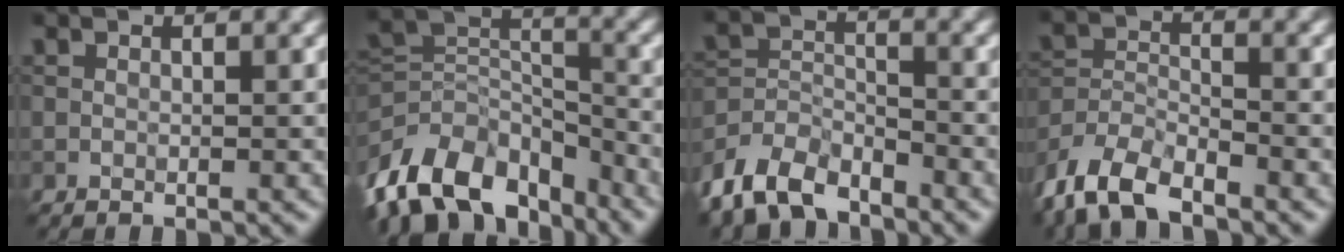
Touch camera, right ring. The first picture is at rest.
{"total": 12.7, "force": [-8.1, 7.4, 6.4], "torque": [-0.133, 0.007, -0.149]}
{"total": 7.0, "force": [-5.6, 3.1, 2.7], "torque": [-0.055, -0.008, -0.120]}
{"total": 6.6, "force": [-5.2, 2.5, 3.2], "torque": [-0.062, -0.008, -0.111]}